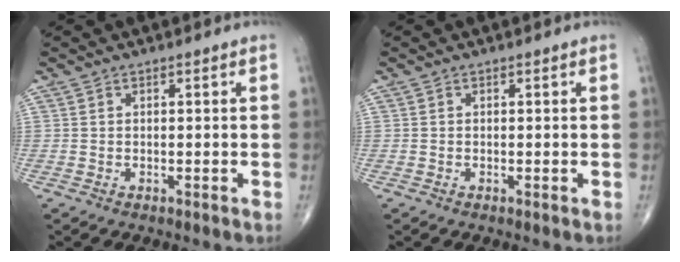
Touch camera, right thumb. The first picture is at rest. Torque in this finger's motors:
{"motor_torque": [-0.23, -0.05, -0.20, -0.01, 0.03]}